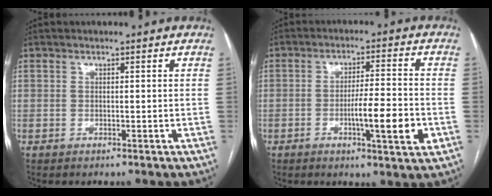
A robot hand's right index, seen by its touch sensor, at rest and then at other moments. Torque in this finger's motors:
{"motor_torque": [1.55, -0.20, 0.58, 0.13]}